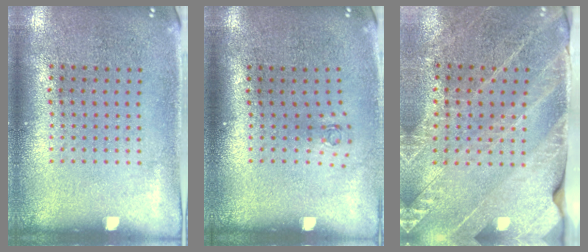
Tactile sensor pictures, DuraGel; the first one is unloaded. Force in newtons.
{"total": 0.6, "press": 0.3, "slide": 0.6}
{"total": 2.7, "press": 2.6, "slide": 0.7}